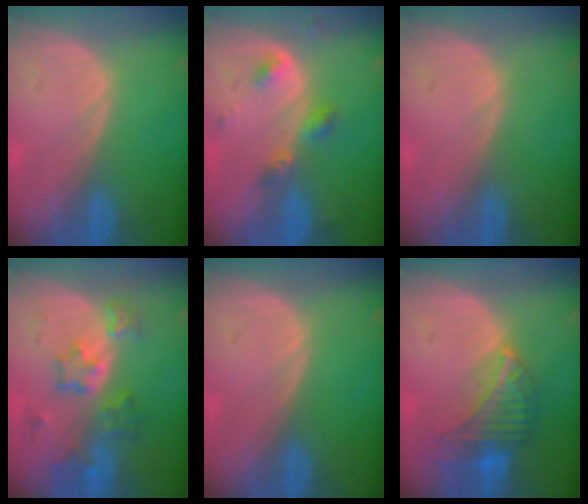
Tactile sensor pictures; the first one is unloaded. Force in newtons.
{"total": 4.2, "press": 3.9, "slide": 1.5}
{"total": 0.0}
{"total": 7.2, "press": 6.4, "slide": 3.1}
{"total": 0.0}
{"total": 7.4, "press": 6.9, "slide": 2.5}